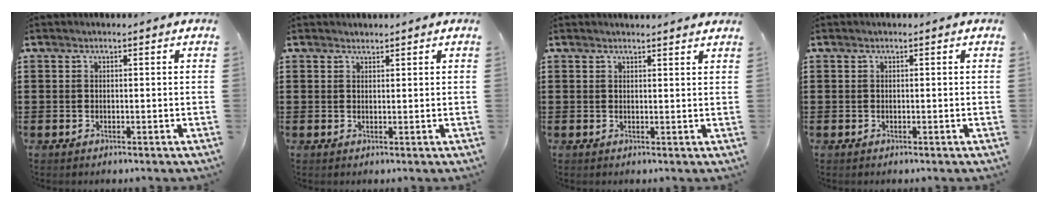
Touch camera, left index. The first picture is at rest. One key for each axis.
{"total": 1.0, "fx": 0.9, "fy": 0.2, "fz": -0.1, "tx": 0.000, "ty": 0.000, "tz": 0.019}
{"total": 1.5, "fx": 1.5, "fy": -0.1, "fz": 0.2, "tx": -0.007, "ty": 0.000, "tz": 0.029}
{"total": 0.0}